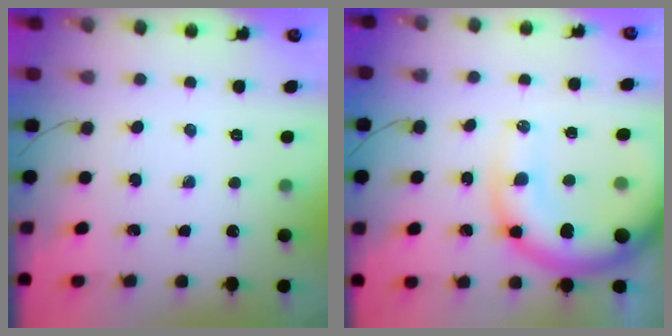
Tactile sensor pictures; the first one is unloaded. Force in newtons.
{"total": 15.9, "press": 15.4, "slide": 3.7}